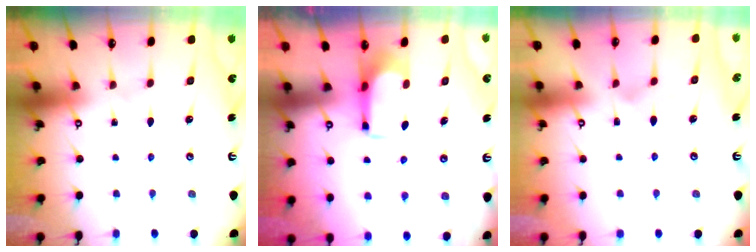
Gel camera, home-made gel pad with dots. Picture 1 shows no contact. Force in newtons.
{"total": 1.6, "press": 1.5, "slide": 0.4}
{"total": 1.3, "press": 0.6, "slide": 1.2}